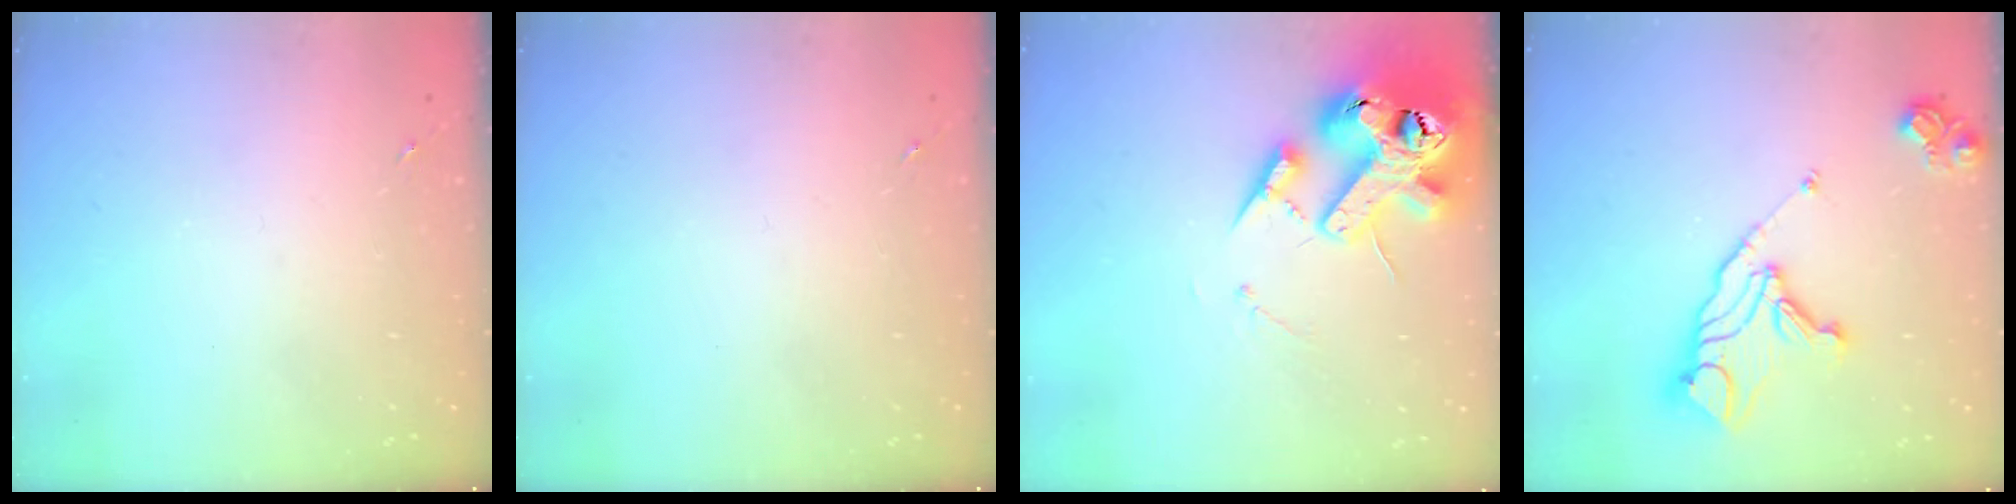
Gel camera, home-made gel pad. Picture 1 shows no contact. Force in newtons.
{"total": 0.0}
{"total": 18.8, "press": 18.6, "slide": 2.9}
{"total": 15.4, "press": 15.3, "slide": 1.7}